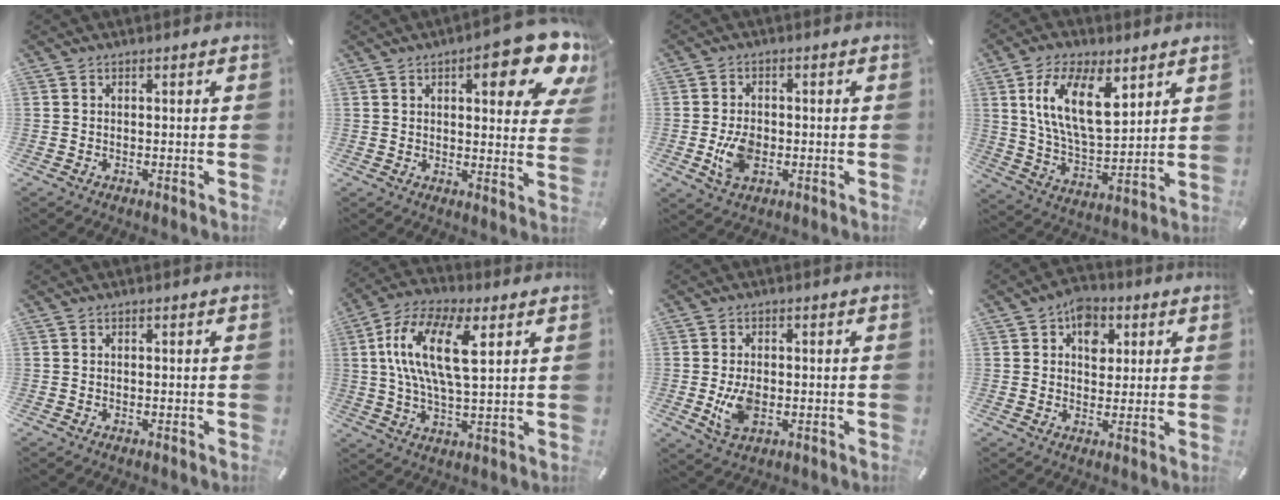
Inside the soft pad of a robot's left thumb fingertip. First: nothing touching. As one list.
[{"total": 15.3, "force": [8.5, 5.0, 11.7], "torque": [-0.155, -0.048, 0.133]}, {"total": 7.1, "force": [-1.2, 4.9, 5.0], "torque": [-0.102, -0.001, -0.022]}, {"total": 16.0, "force": [7.3, 8.0, 11.7], "torque": [-0.236, -0.014, 0.128]}, {"total": 0.0}, {"total": 15.8, "force": [4.7, 6.7, 13.5], "torque": [-0.282, 0.002, 0.078]}, {"total": 6.3, "force": [-0.7, 4.0, 4.9], "torque": [-0.102, -0.006, -0.014]}, {"total": 7.0, "force": [2.4, 5.4, 3.7], "torque": [-0.036, -0.003, 0.037]}]